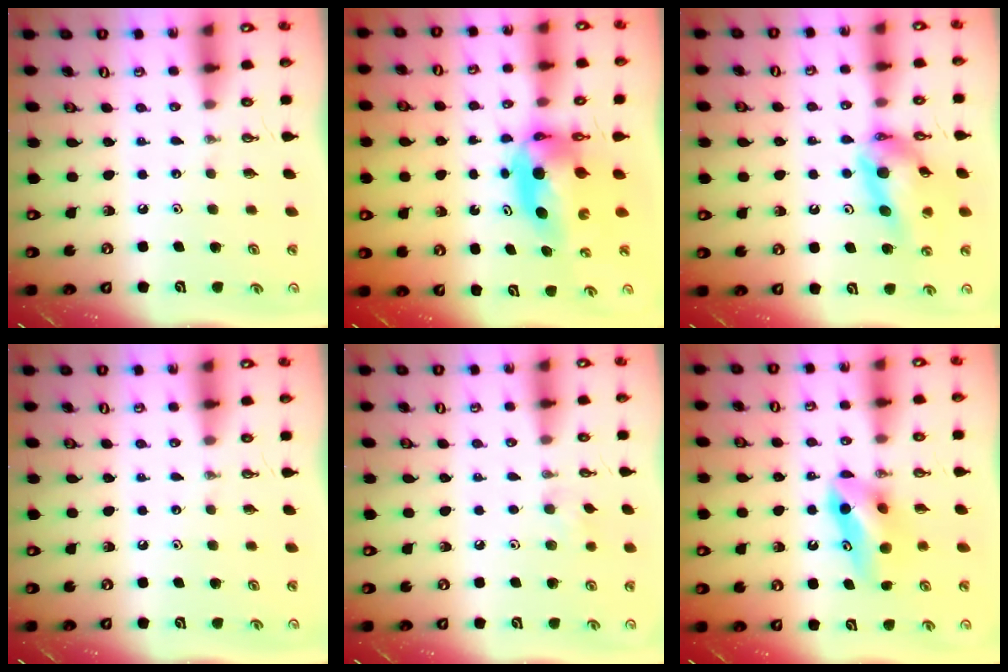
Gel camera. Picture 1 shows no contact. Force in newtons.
{"total": 6.8, "press": 6.7, "slide": 1.1}
{"total": 13.5, "press": 13.5, "slide": 1.5}
{"total": 0.0}
{"total": 6.4, "press": 6.3, "slide": 0.8}
{"total": 8.3, "press": 8.1, "slide": 1.8}